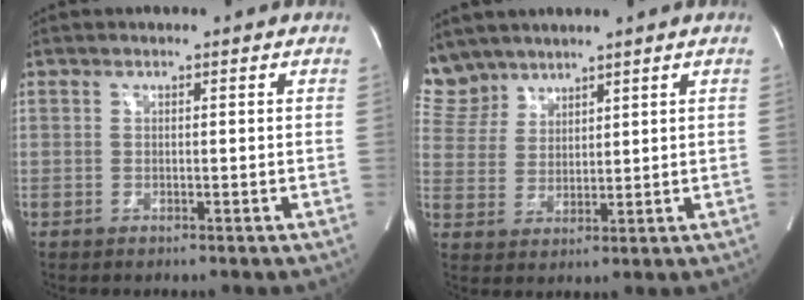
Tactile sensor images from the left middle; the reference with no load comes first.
{"total": 5.8, "force": [5.3, 2.2, -0.1], "torque": [-0.008, 0.008, 0.124]}